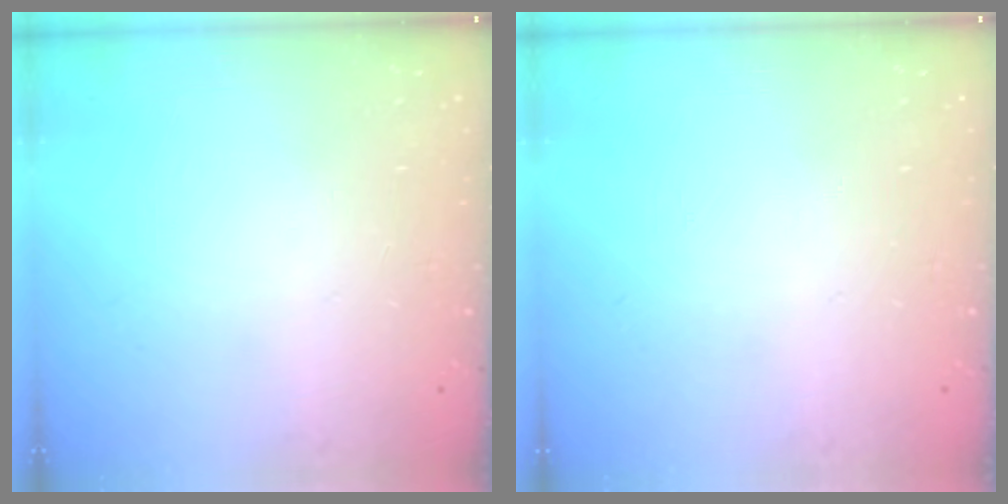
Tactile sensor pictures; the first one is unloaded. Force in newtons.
{"total": 0.0}